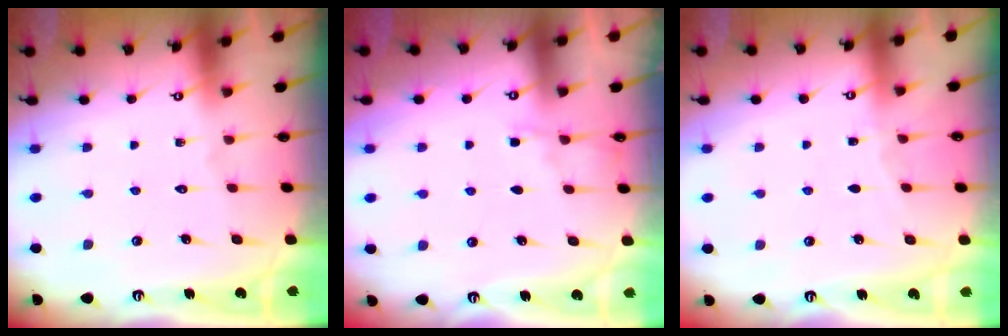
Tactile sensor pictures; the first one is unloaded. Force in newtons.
{"total": 2.2, "press": 2.2, "slide": 0.4}
{"total": 2.7, "press": 2.6, "slide": 0.3}